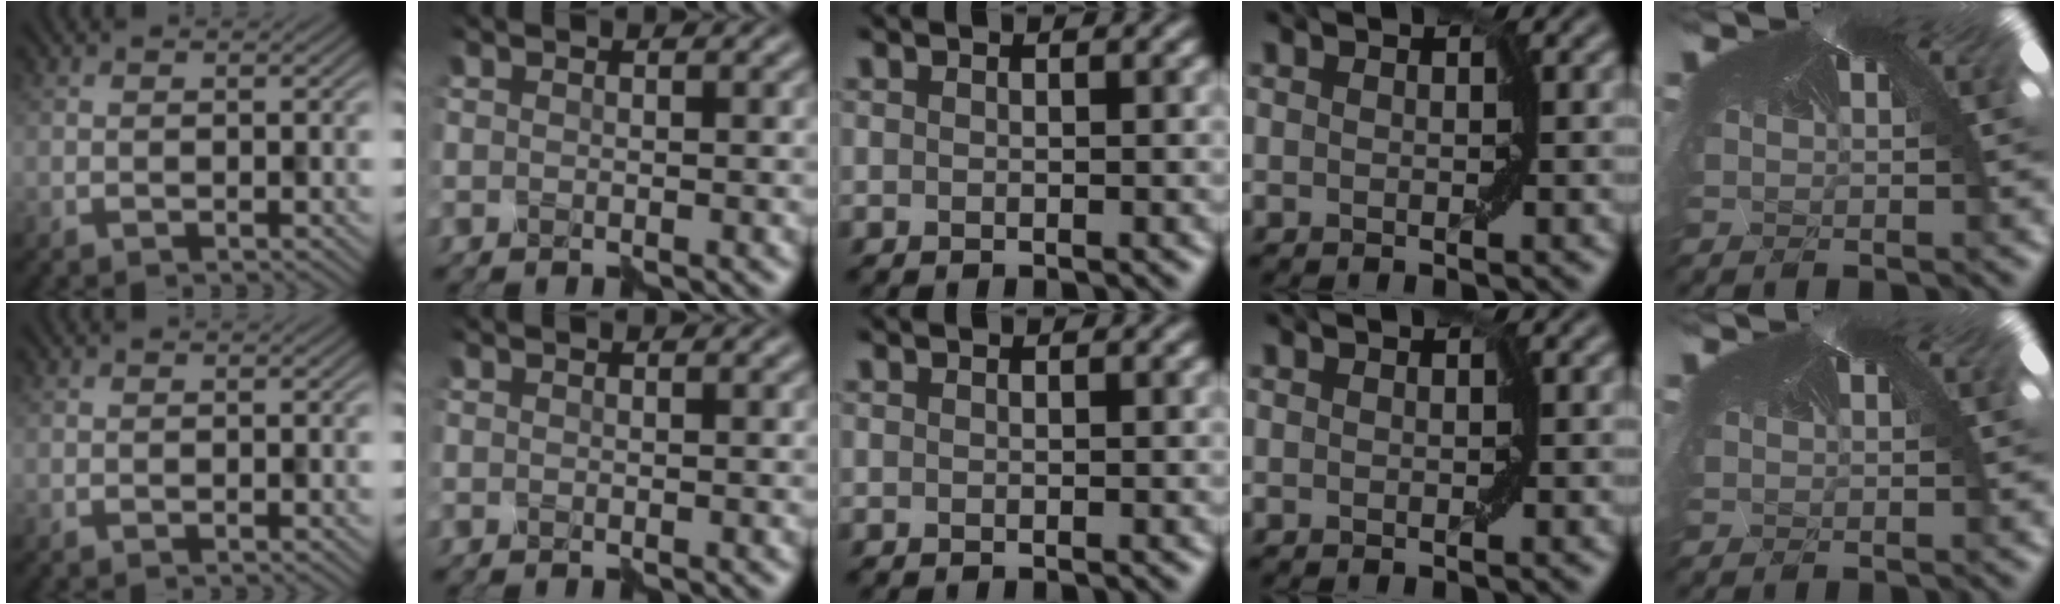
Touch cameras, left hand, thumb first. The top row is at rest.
{}